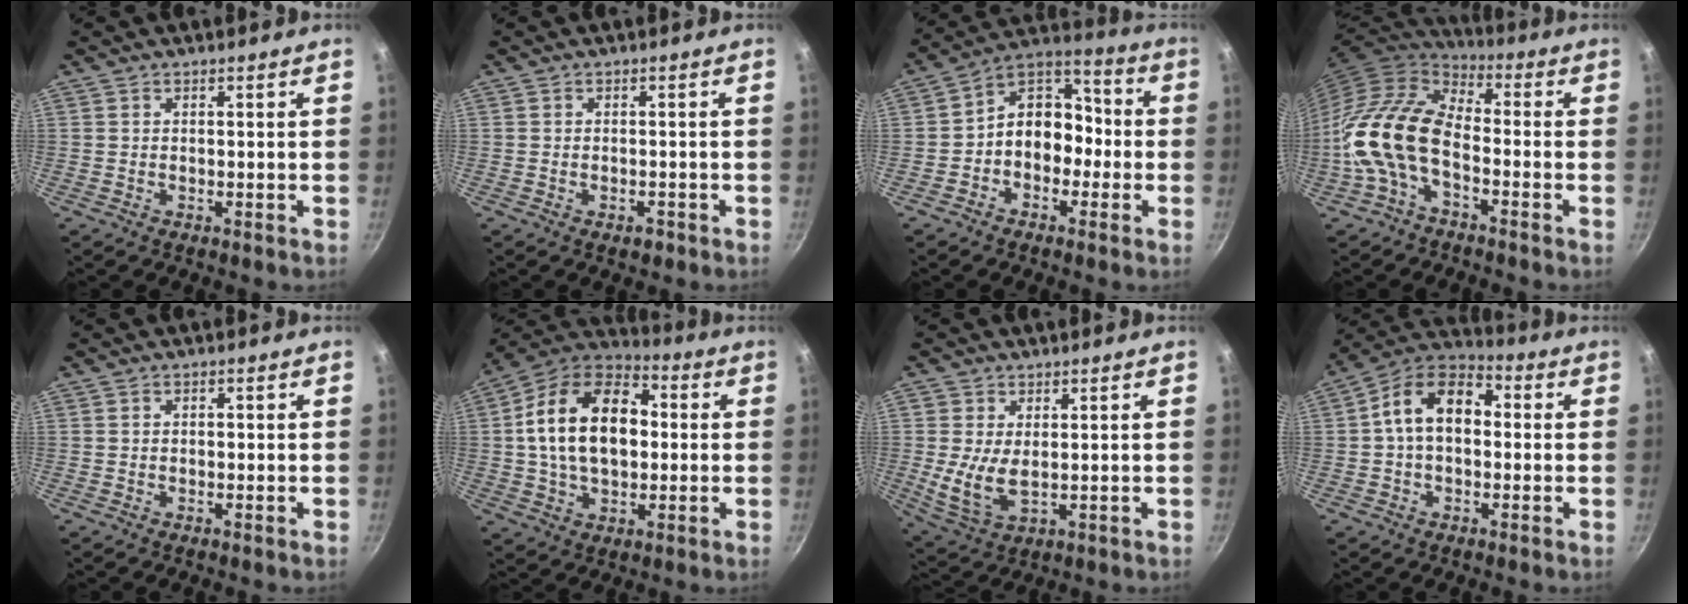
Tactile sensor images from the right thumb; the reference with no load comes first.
{"total": 1.8, "force": [-1.1, 1.0, 1.2], "torque": [-0.016, 0.008, -0.013]}
{"total": 11.7, "force": [-2.1, 9.0, 7.2], "torque": [-0.054, 0.059, -0.054]}
{"total": 14.9, "force": [-4.5, 8.4, 11.5], "torque": [-0.209, 0.043, -0.107]}
{"total": 0.5, "force": [-0.2, 0.4, 0.3], "torque": [-0.005, 0.004, -0.001]}
{"total": 19.6, "force": [1.4, 12.7, 14.9], "torque": [-0.227, 0.031, 0.010]}
{"total": 7.8, "force": [0.3, 4.6, 6.3], "torque": [-0.129, -0.017, 0.016]}
{"total": 12.2, "force": [0.8, 8.2, 9.0], "torque": [-0.118, 0.036, -0.008]}